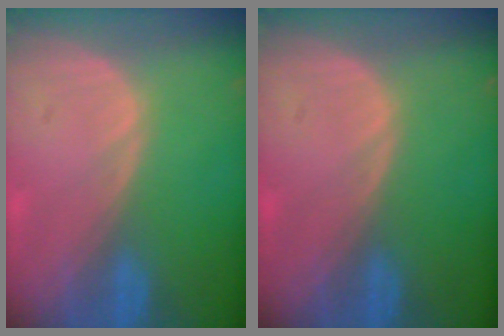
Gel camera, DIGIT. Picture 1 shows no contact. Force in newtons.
{"total": 0.0}